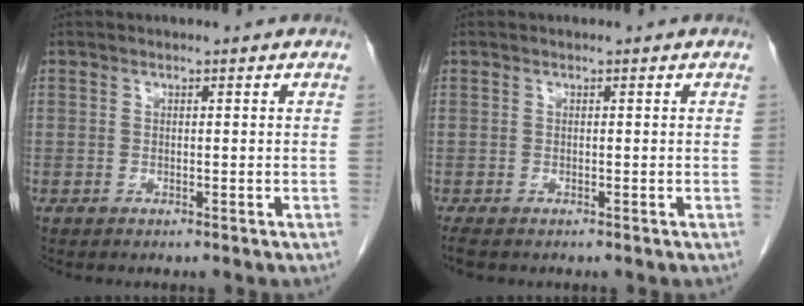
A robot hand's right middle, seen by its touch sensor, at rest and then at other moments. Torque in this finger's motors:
{"motor_torque": [0.31, -0.09, 0.16, 0.03]}